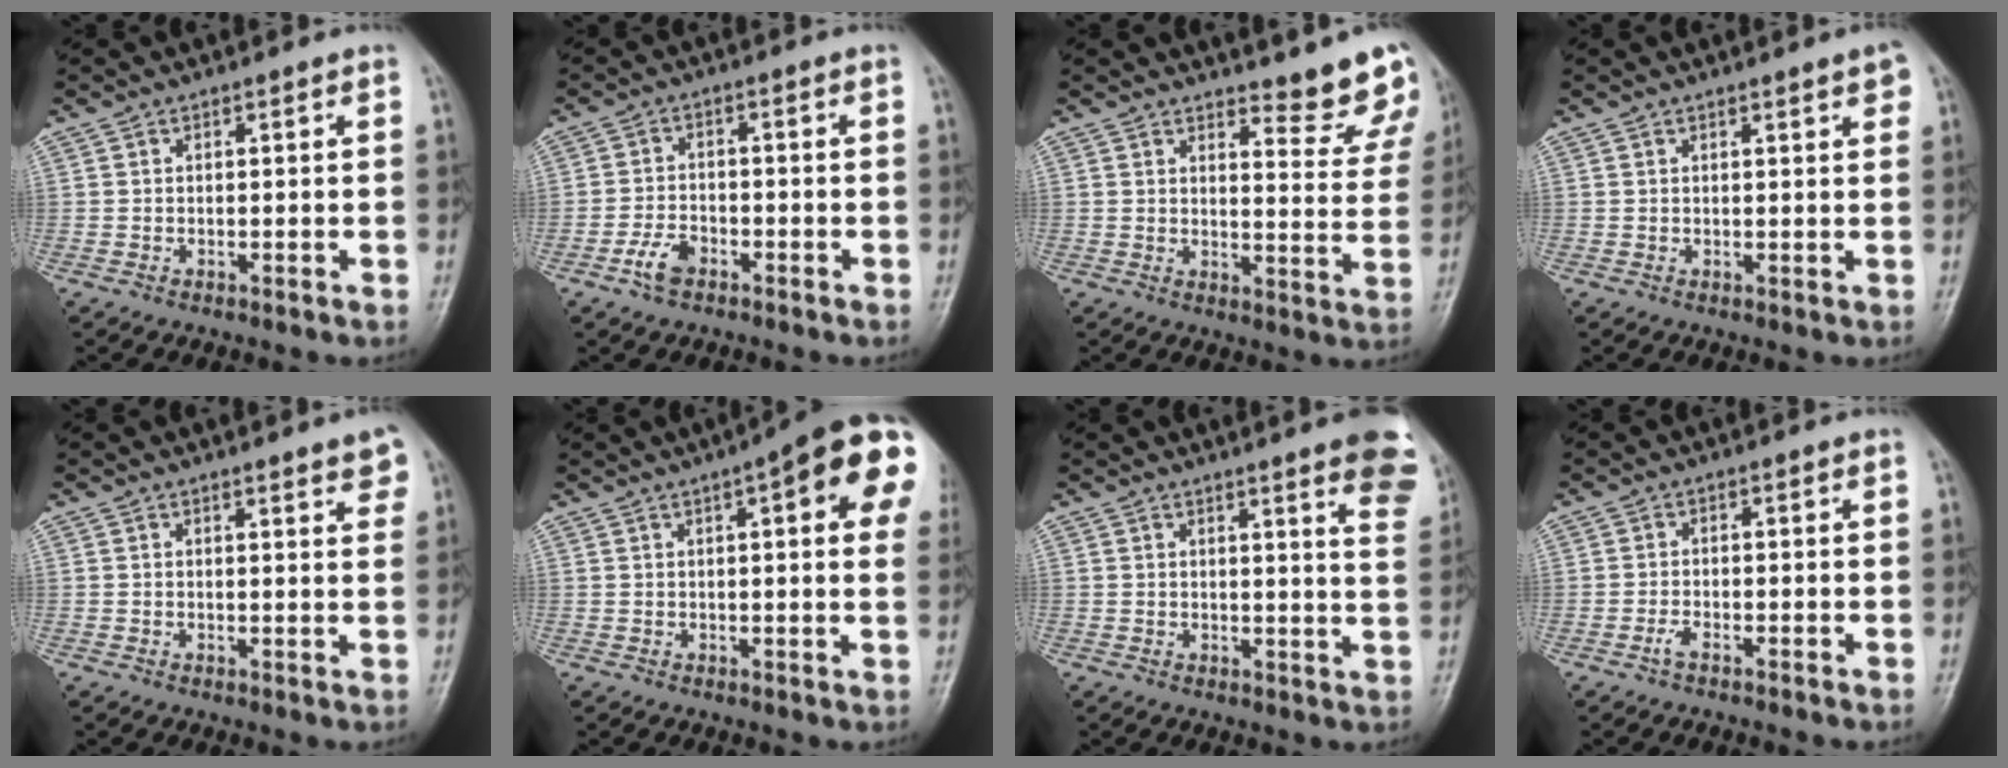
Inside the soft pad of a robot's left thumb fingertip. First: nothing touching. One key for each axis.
{"total": 4.2, "fx": -2.7, "fy": 2.3, "fz": 2.2, "tx": -0.045, "ty": 0.014, "tz": -0.051}
{"total": 9.8, "fx": 8.9, "fy": 2.2, "fz": 3.6, "tx": -0.012, "ty": -0.073, "tz": 0.098}
{"total": 2.7, "fx": 1.5, "fy": 0.6, "fz": 2.2, "tx": -0.023, "ty": -0.004, "tz": 0.016}
{"total": 4.5, "fx": 2.9, "fy": 1.1, "fz": 3.2, "tx": -0.026, "ty": -0.009, "tz": 0.031}
{"total": 16.3, "fx": 5.7, "fy": 4.2, "fz": 14.7, "tx": -0.177, "ty": 0.002, "tz": 0.061}
{"total": 11.8, "fx": 7.6, "fy": 1.8, "fz": 8.8, "tx": -0.082, "ty": -0.031, "tz": 0.073}
{"total": 1.2, "fx": -1.0, "fy": 0.3, "fz": 0.7, "tx": -0.024, "ty": 0.002, "tz": -0.021}